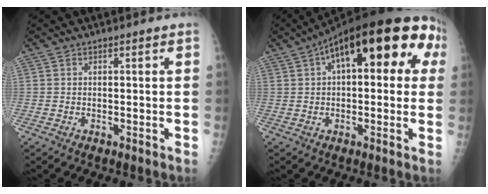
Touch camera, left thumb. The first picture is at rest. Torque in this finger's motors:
{"motor_torque": [0.18, 1.41, 1.29, -1.48, 0.20]}